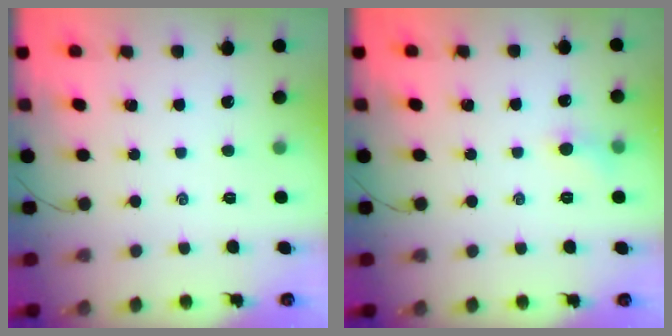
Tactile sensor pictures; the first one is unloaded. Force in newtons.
{"total": 4.3, "press": 4.0, "slide": 1.4}